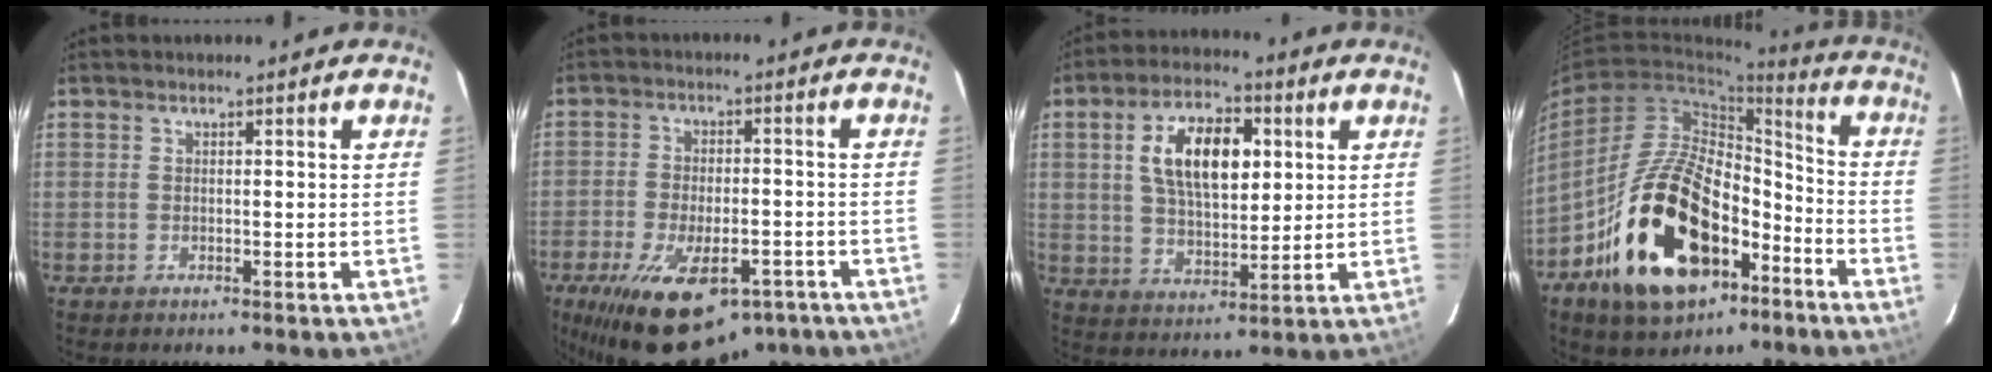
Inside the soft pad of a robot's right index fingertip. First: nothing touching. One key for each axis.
{"total": 19.4, "fx": -12.3, "fy": 8.8, "fz": 12.1, "tx": -0.239, "ty": -0.028, "tz": -0.181}
{"total": 13.3, "fx": 3.5, "fy": 6.7, "fz": 10.9, "tx": -0.193, "ty": 0.021, "tz": 0.064}
{"total": 22.5, "fx": -11.3, "fy": 11.9, "fz": 15.3, "tx": -0.283, "ty": 0.018, "tz": -0.172}